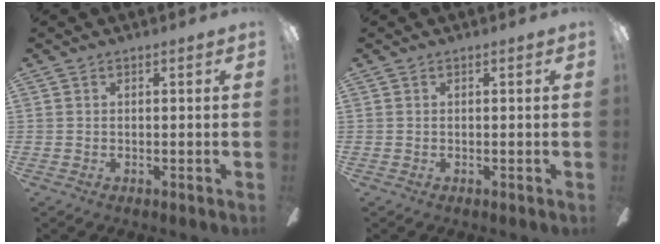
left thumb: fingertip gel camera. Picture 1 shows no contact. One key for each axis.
{"total": 0.0}